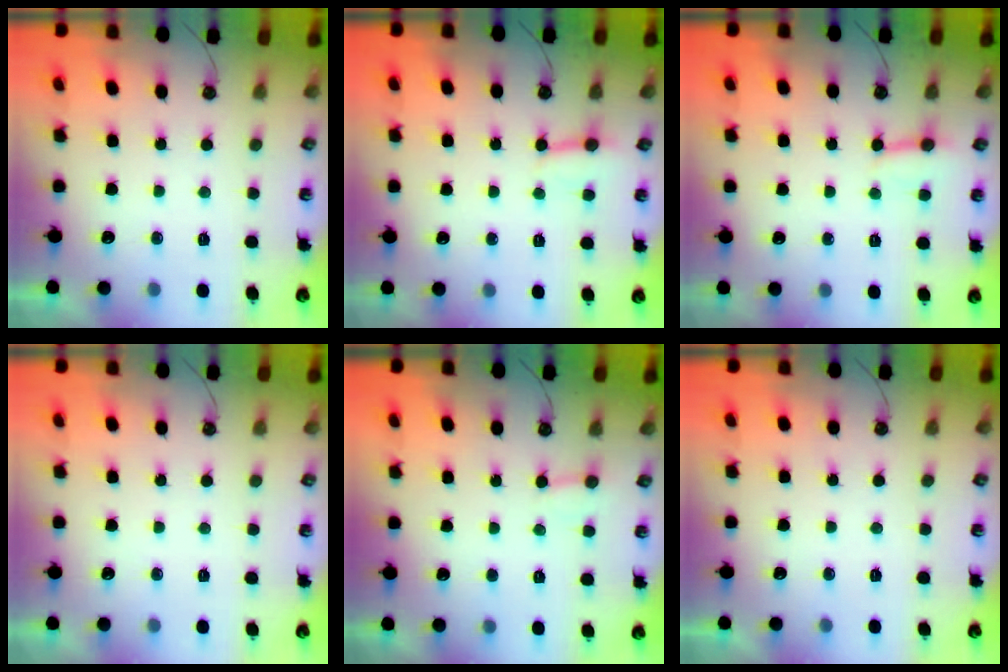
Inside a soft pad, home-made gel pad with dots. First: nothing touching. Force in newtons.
{"total": 3.7, "press": 3.7, "slide": 0.3}
{"total": 3.7, "press": 3.7, "slide": 0.3}
{"total": 0.0}
{"total": 3.8, "press": 3.8, "slide": 0.4}
{"total": 0.0}